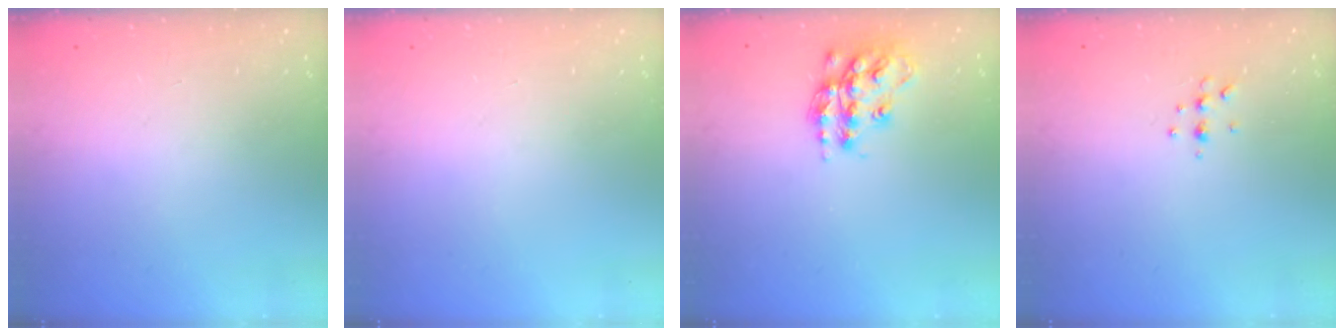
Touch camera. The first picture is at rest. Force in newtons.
{"total": 0.0}
{"total": 16.1, "press": 16.1, "slide": 1.0}
{"total": 4.5, "press": 4.4, "slide": 0.8}